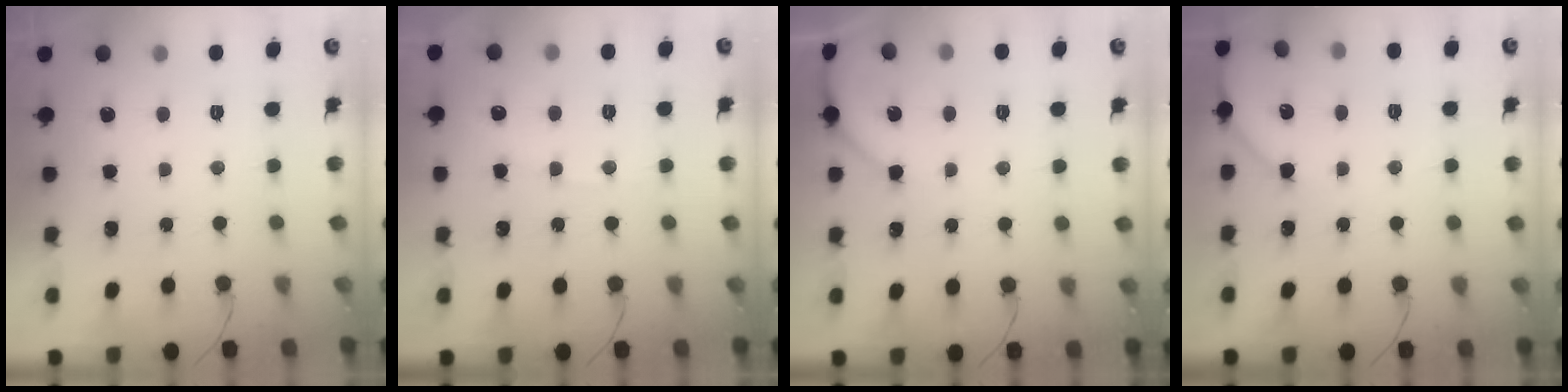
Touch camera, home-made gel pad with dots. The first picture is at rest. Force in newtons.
{"total": 5.9, "press": 5.8, "slide": 0.8}
{"total": 3.2, "press": 3.2, "slide": 0.5}
{"total": 5.4, "press": 5.3, "slide": 0.7}